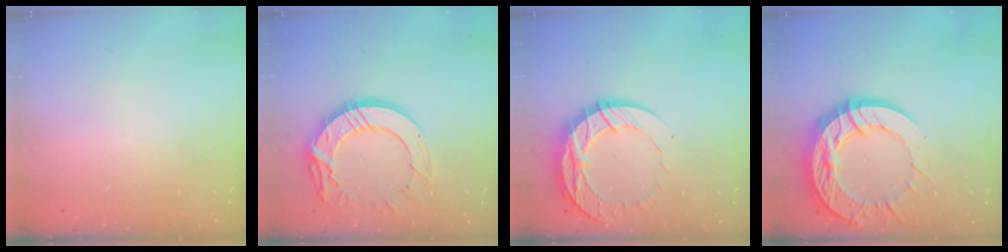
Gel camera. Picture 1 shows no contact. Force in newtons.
{"total": 15.1, "press": 15.1, "slide": 0.9}
{"total": 13.8, "press": 13.7, "slide": 1.1}
{"total": 20.5, "press": 20.4, "slide": 1.7}